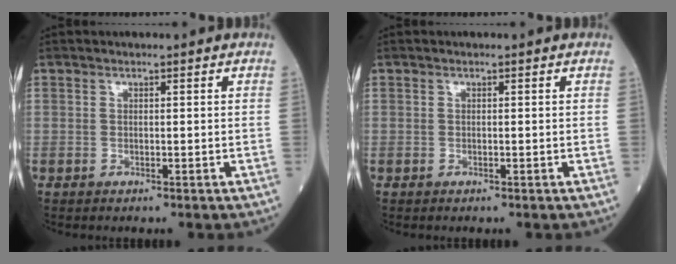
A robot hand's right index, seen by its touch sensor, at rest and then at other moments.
{"total": 0.0}